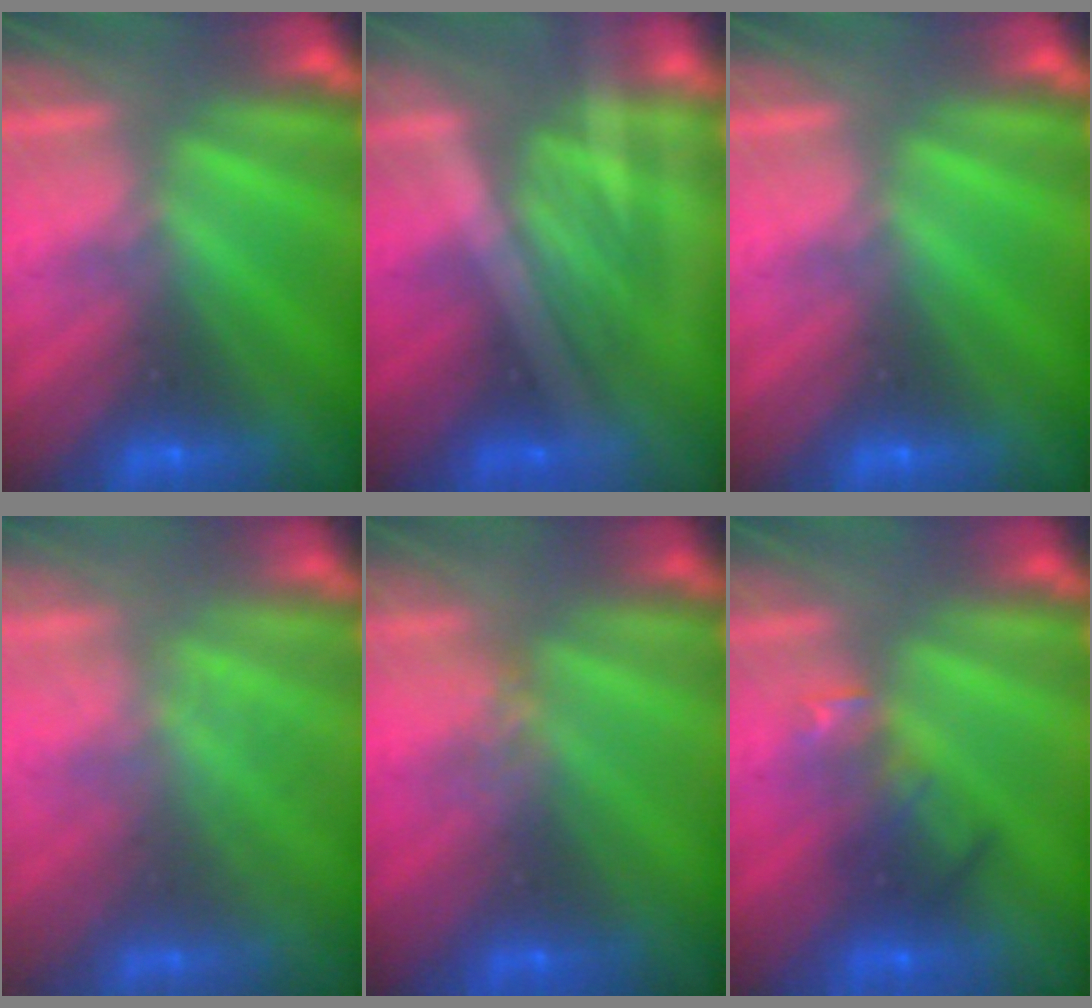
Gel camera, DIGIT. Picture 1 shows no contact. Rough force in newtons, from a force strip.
{"total": 1.8}
{"total": 0.0}
{"total": 1.8}
{"total": 3.8}
{"total": 2.4}